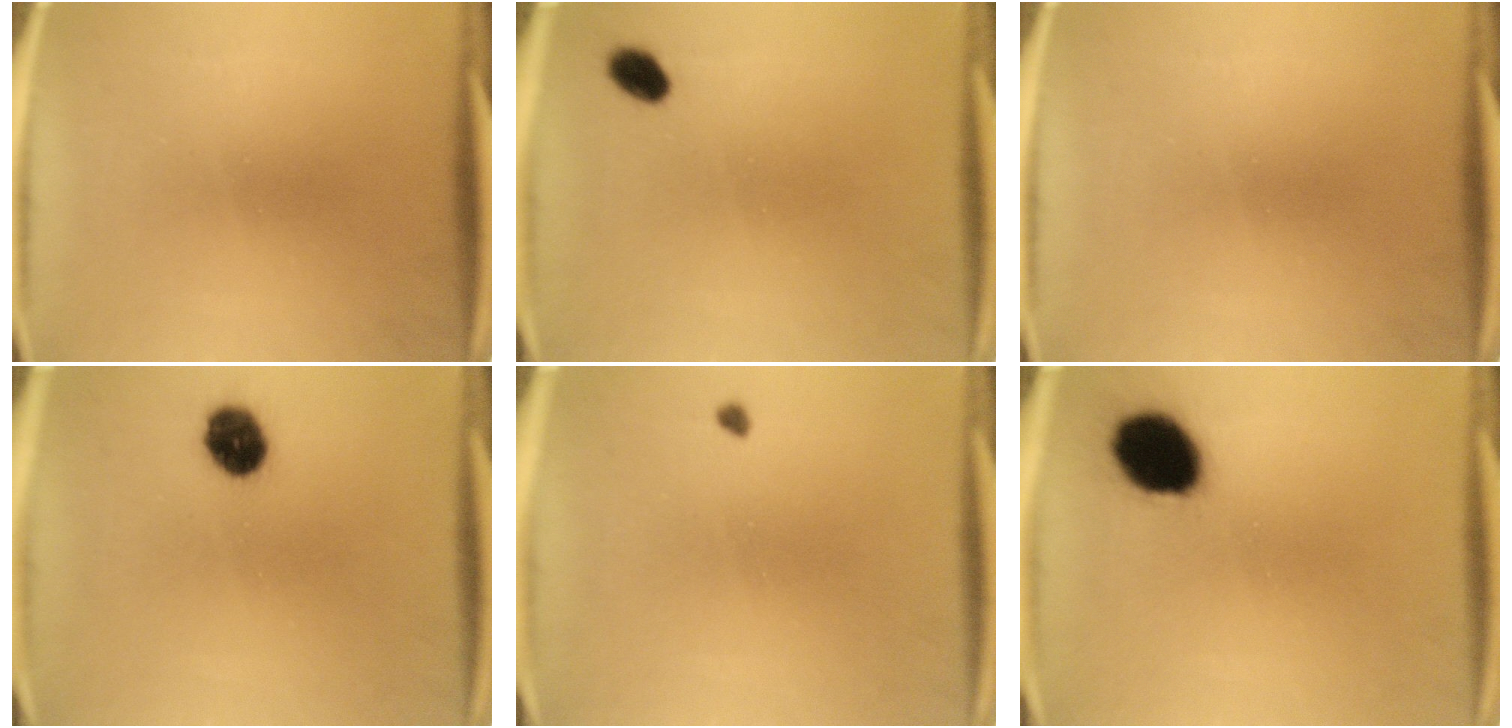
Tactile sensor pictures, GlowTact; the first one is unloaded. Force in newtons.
{"total": 3.2}
{"total": 0.0}
{"total": 7.1}
{"total": 0.7}
{"total": 14.1}